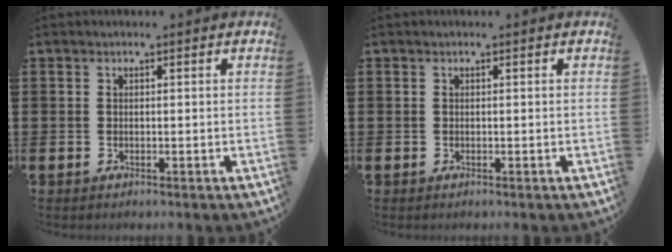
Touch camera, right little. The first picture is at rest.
{"total": 0.0}